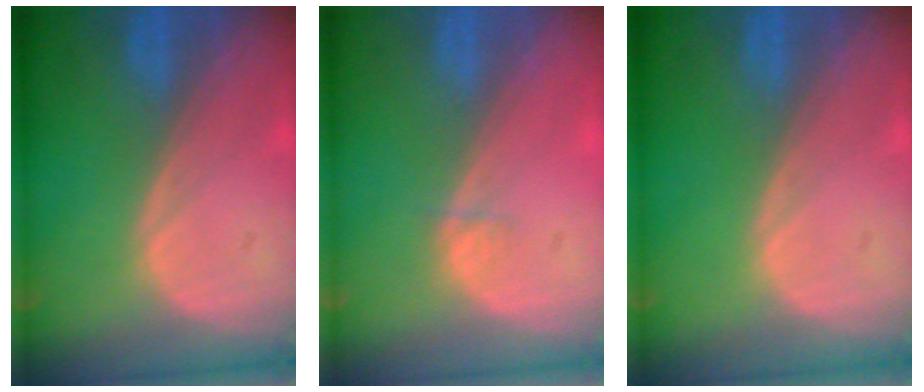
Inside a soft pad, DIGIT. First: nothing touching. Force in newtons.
{"total": 0.8, "press": 0.7, "slide": 0.4}
{"total": 0.0}